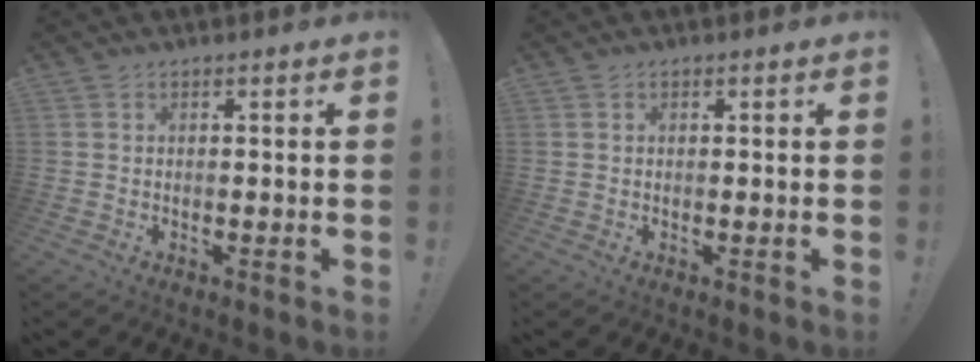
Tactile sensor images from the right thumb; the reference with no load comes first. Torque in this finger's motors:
{"motor_torque": [-0.01, -0.63, -0.05, 0.15, 0.07]}